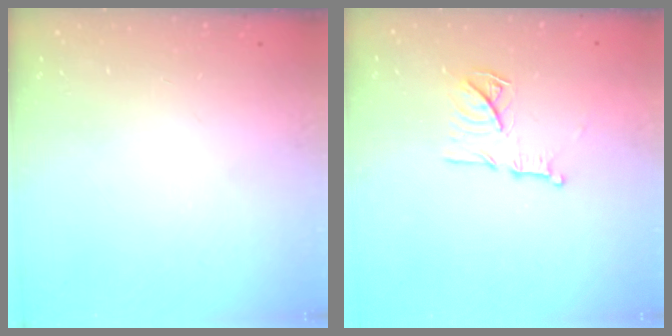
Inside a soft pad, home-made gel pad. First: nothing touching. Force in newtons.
{"total": 12.5, "press": 12.5, "slide": 0.8}